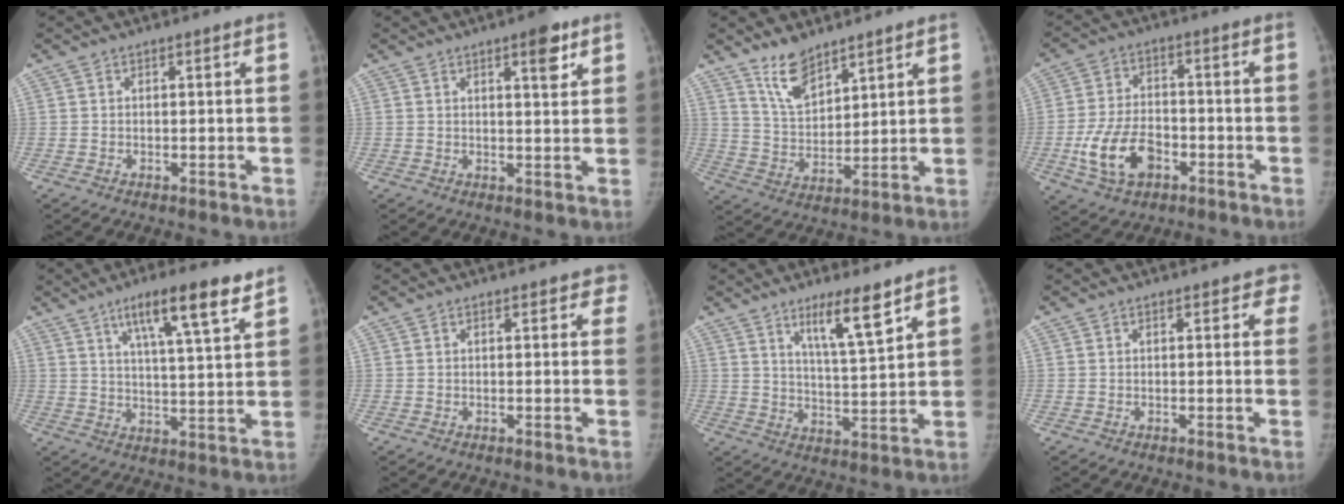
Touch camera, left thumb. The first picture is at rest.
{"total": 4.9, "force": [2.8, 1.5, 3.7], "torque": [-0.038, -0.014, 0.036]}
{"total": 8.2, "force": [6.3, 3.4, 3.9], "torque": [-0.048, -0.049, 0.129]}
{"total": 11.4, "force": [-4.4, 7.3, 7.6], "torque": [-0.135, 0.020, -0.075]}
{"total": 12.3, "force": [7.6, 2.1, 9.5], "torque": [-0.143, -0.032, 0.120]}
{"total": 2.8, "force": [1.7, 1.4, 1.6], "torque": [0.013, 0.001, 0.012]}
{"total": 9.2, "force": [6.0, 1.1, 6.9], "torque": [-0.110, -0.043, 0.105]}
{"total": 2.7, "force": [1.6, 1.5, 1.6], "torque": [0.014, 0.001, 0.009]}